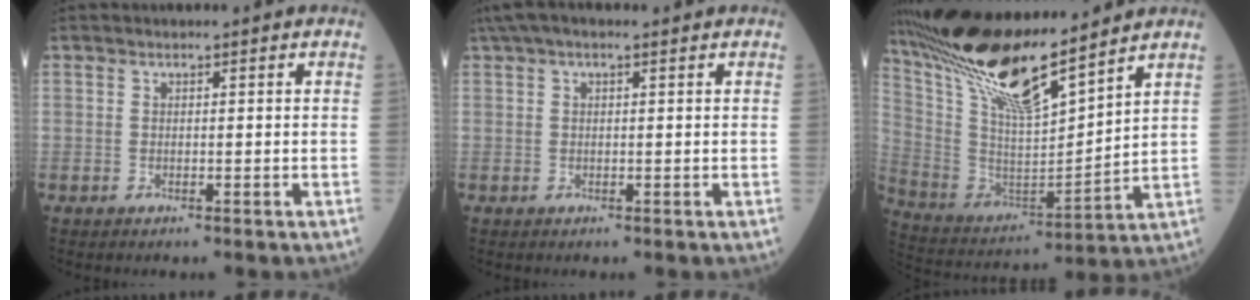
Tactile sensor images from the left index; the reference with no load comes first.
{"total": 5.3, "force": [3.6, 1.4, 3.6], "torque": [-0.074, 0.047, 0.064]}
{"total": 17.9, "force": [14.8, 1.7, 10.0], "torque": [-0.197, -0.002, 0.287]}